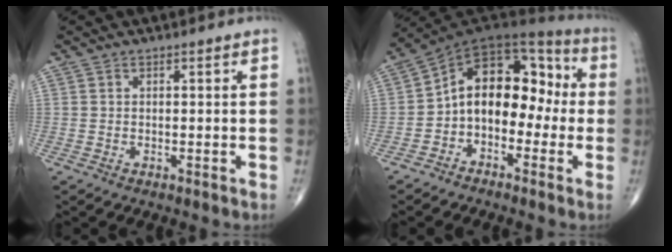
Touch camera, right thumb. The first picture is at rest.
{"total": 14.5, "force": [-1.6, 9.7, 10.7], "torque": [-0.120, 0.063, -0.042]}